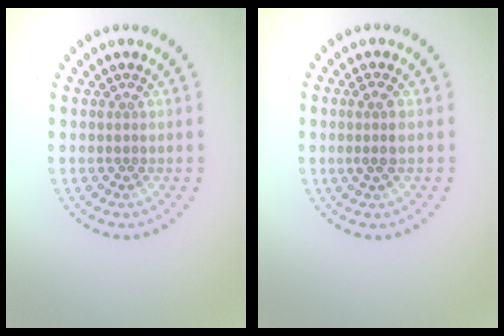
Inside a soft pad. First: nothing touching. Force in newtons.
{"total": 1.6, "press": 1.4, "slide": 0.7}